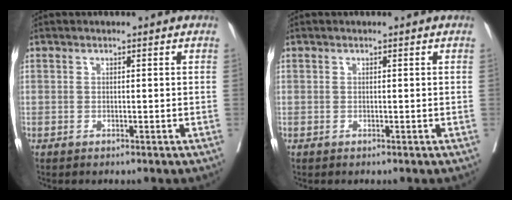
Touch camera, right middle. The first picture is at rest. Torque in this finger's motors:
{"motor_torque": [0.11, -0.06, -0.06, -0.04]}